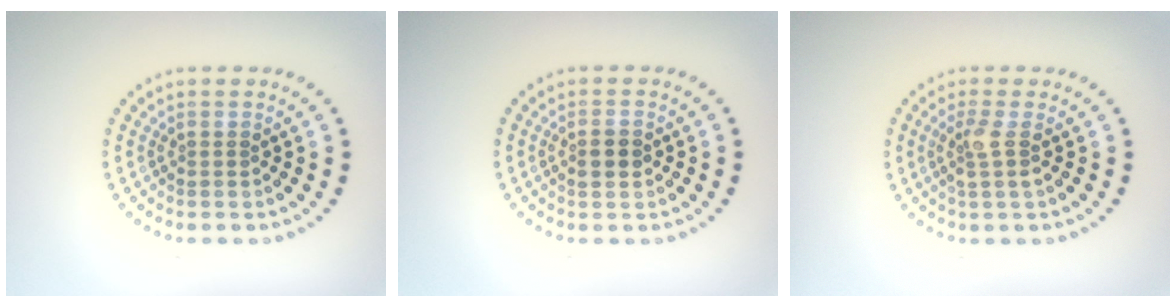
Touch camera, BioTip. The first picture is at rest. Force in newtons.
{"total": 1.7, "press": 1.7, "slide": 0.1}
{"total": 2.0, "press": 1.6, "slide": 1.2}